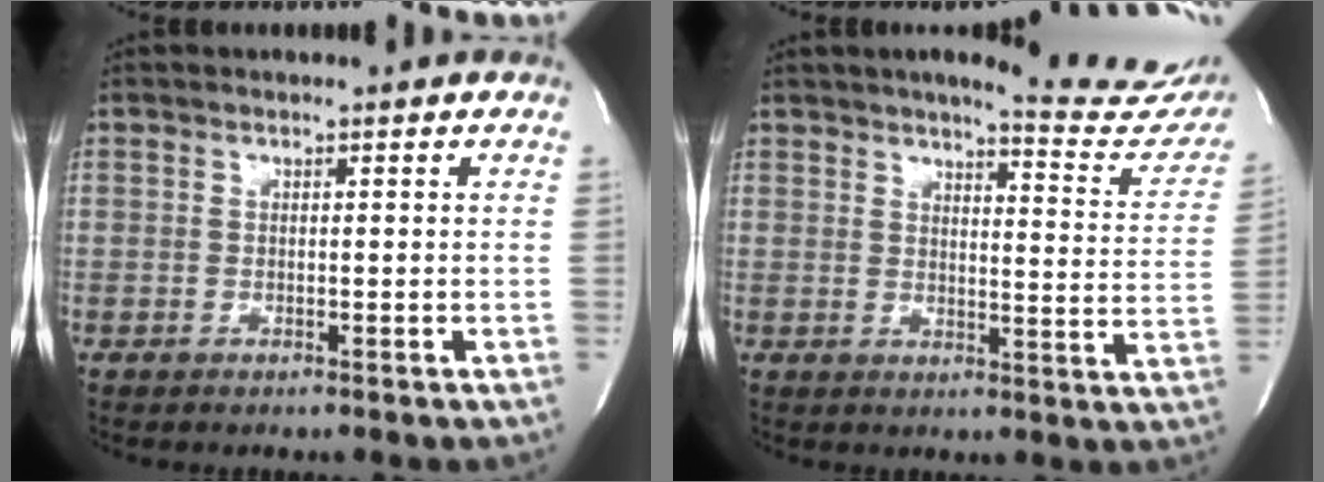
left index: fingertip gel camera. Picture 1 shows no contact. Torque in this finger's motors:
{"motor_torque": [1.08, -1.06, 0.35, 0.06]}